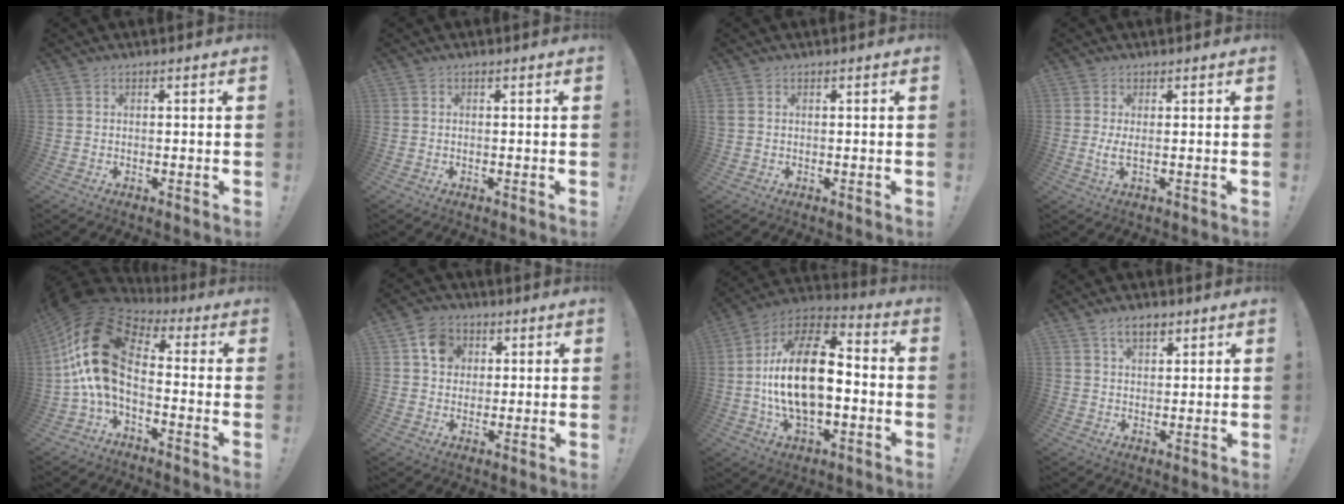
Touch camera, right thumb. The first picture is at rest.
{"total": 0.0}
{"total": 1.1, "force": [0.5, 0.5, 0.8], "torque": [-0.024, 0.004, 0.011]}
{"total": 3.1, "force": [0.3, 0.4, 3.0], "torque": [-0.044, -0.007, 0.005]}
{"total": 20.4, "force": [1.9, 11.1, 17.1], "torque": [-0.339, -0.002, 0.041]}
{"total": 8.5, "force": [2.8, 7.4, 3.1], "torque": [-0.048, -0.002, 0.057]}
{"total": 21.0, "force": [-1.4, 11.3, 17.7], "torque": [-0.320, 0.012, -0.026]}
{"total": 5.1, "force": [2.9, 2.8, 3.0], "torque": [-0.043, -0.007, 0.050]}